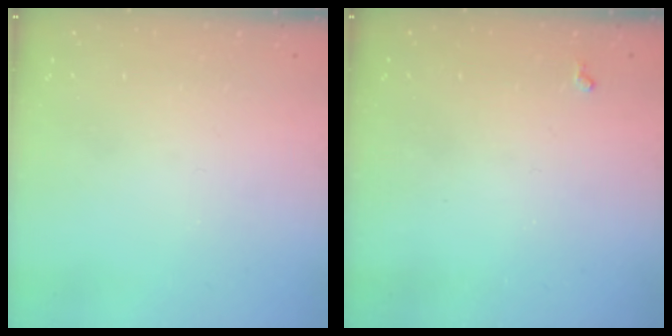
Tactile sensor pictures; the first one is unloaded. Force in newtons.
{"total": 2.8, "press": 2.8, "slide": 0.5}